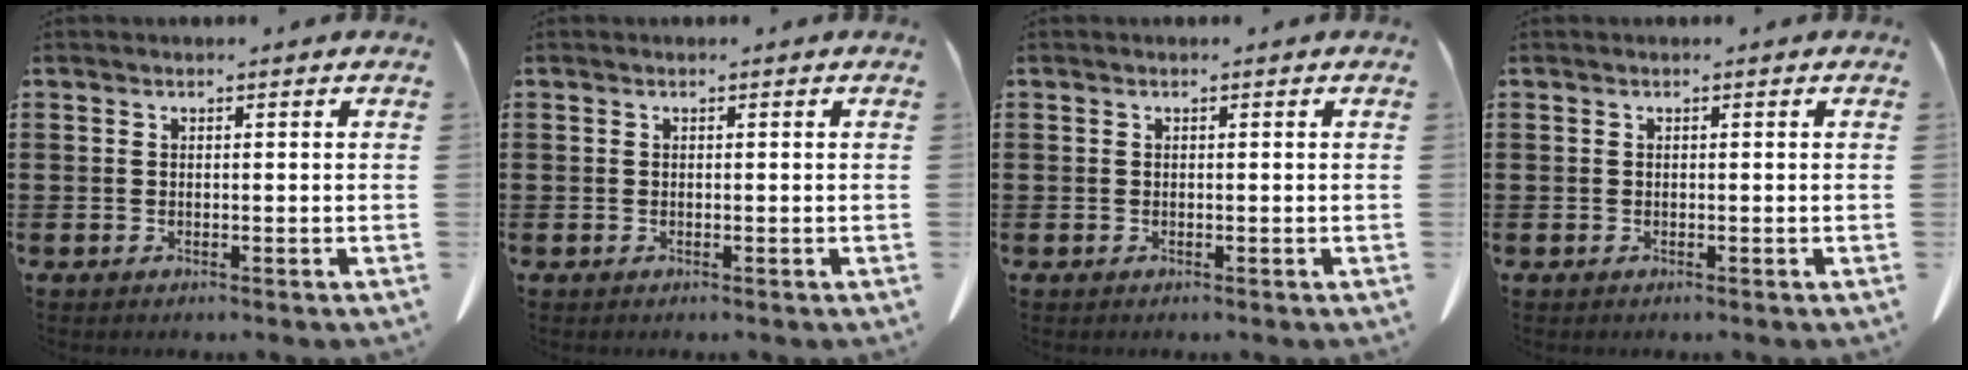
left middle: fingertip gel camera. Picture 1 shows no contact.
{"total": 0.0}
{"total": 0.0}
{"total": 0.0}